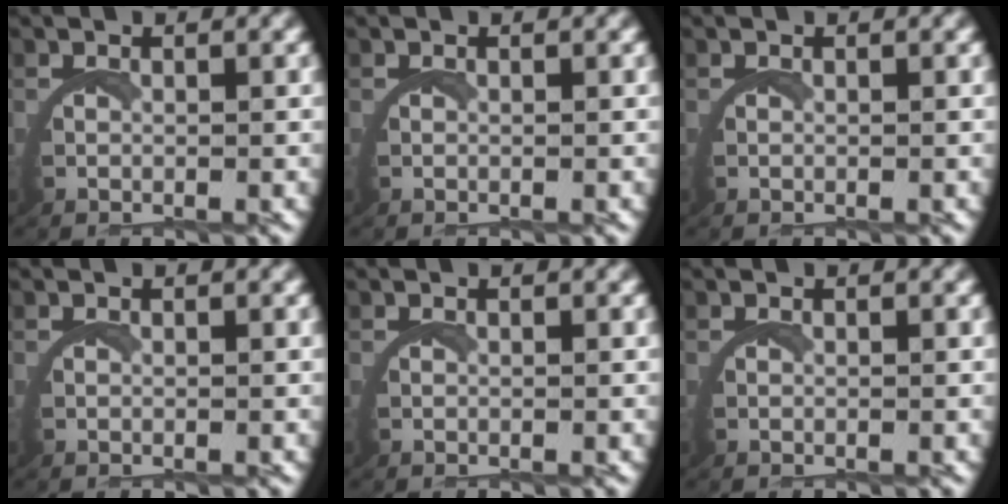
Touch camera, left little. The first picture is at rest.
{"total": 0.0}
{"total": 0.0}
{"total": 0.0}
{"total": 0.0}
{"total": 0.0}